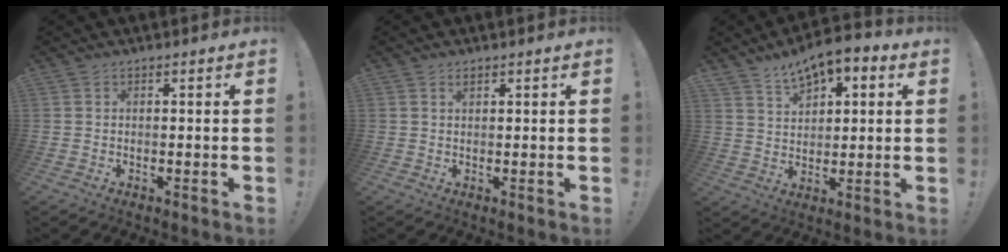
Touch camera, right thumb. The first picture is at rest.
{"total": 1.1, "force": [0.8, 0.5, 0.6], "torque": [-0.003, -0.003, 0.014]}
{"total": 8.7, "force": [6.3, 4.6, 3.8], "torque": [-0.060, -0.041, 0.117]}